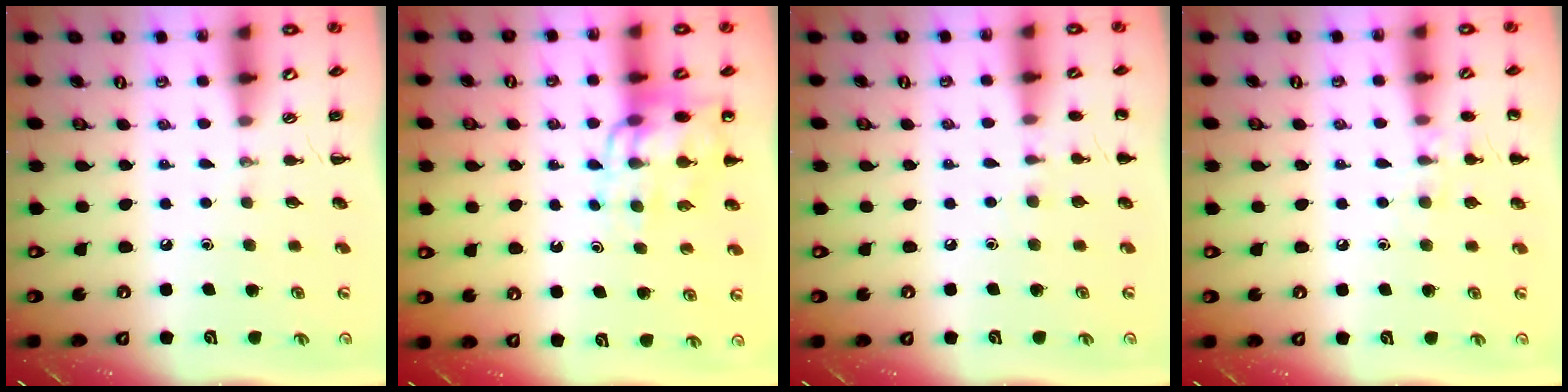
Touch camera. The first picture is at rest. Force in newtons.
{"total": 11.6, "press": 11.3, "slide": 2.6}
{"total": 4.8, "press": 4.5, "slide": 1.5}
{"total": 7.0, "press": 6.7, "slide": 2.1}